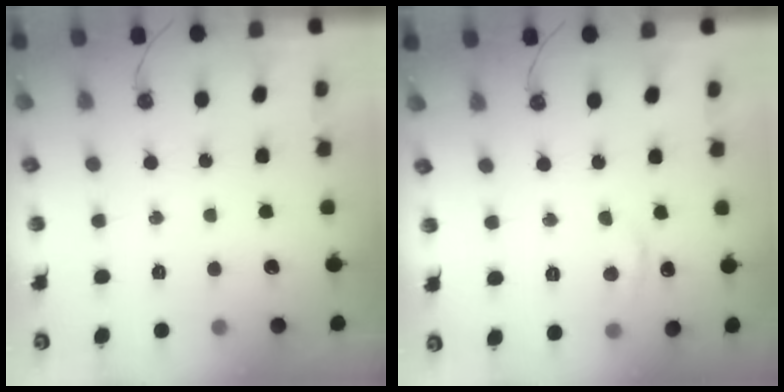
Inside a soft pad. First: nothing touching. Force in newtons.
{"total": 5.5, "press": 5.4, "slide": 0.7}